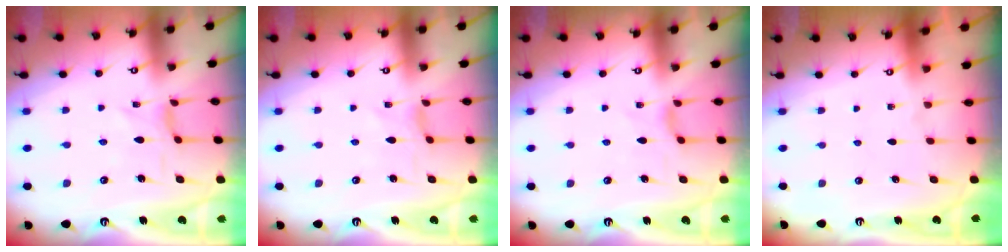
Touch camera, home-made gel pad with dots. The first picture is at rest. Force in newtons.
{"total": 0.0}
{"total": 2.6, "press": 2.6, "slide": 0.4}
{"total": 0.0}